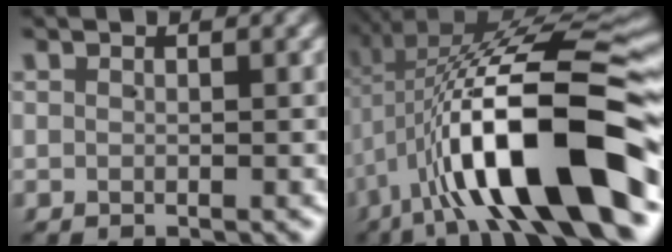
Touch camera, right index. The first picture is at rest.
{"total": 15.8, "force": [-2.9, 6.4, 14.2], "torque": [-0.234, -0.014, -0.026]}